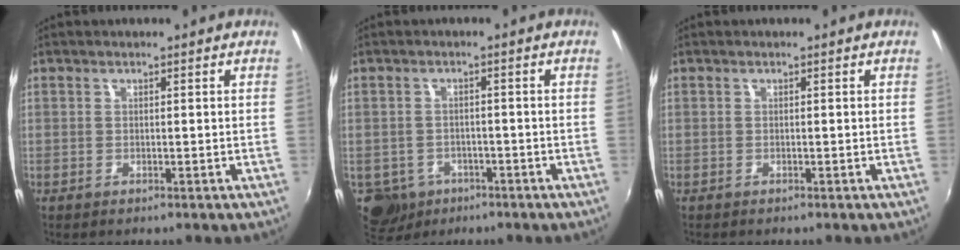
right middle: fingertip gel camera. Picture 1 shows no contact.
{"total": 8.4, "force": [-4.0, 6.9, 2.8], "torque": [-0.085, -0.011, -0.051]}
{"total": 0.0}